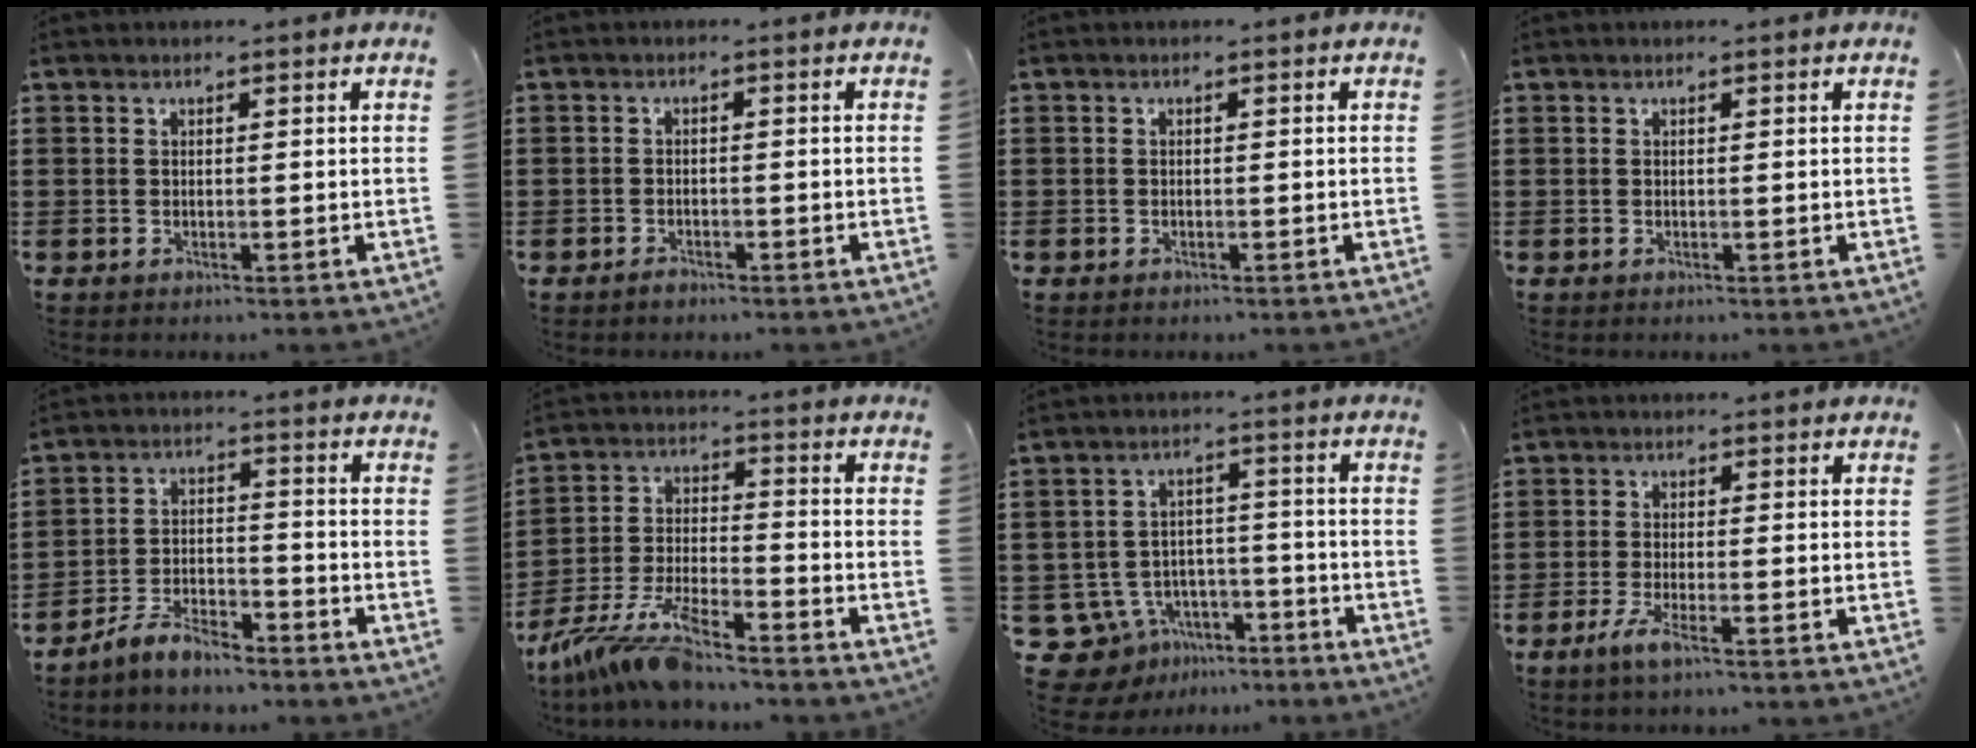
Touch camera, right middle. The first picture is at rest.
{"total": 1.4, "force": [-1.2, 0.7, 0.2], "torque": [-0.005, 0.003, -0.028]}
{"total": 0.9, "force": [-0.6, 0.7, 0.0], "torque": [-0.001, 0.003, -0.014]}
{"total": 0.0}
{"total": 5.7, "force": [-5.3, 1.0, 1.8], "torque": [-0.042, 0.004, -0.107]}
{"total": 9.2, "force": [-8.1, 1.3, 4.3], "torque": [-0.098, 0.001, -0.160]}
{"total": 7.7, "force": [-6.3, 4.2, 1.3], "torque": [-0.058, 0.020, -0.126]}
{"total": 3.4, "force": [-2.0, 0.4, 2.7], "torque": [-0.059, -0.005, -0.041]}